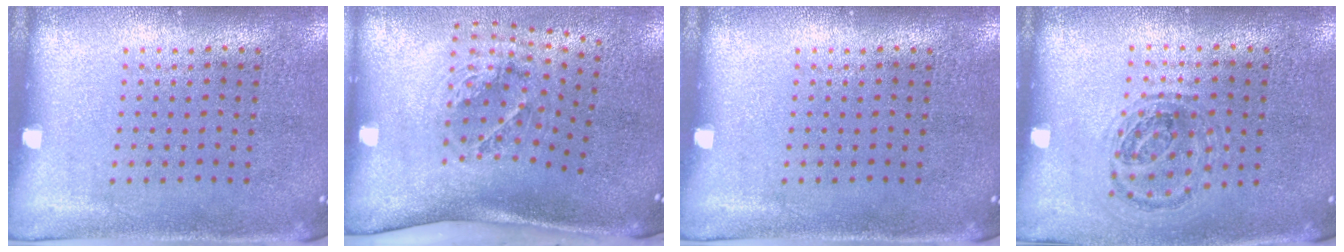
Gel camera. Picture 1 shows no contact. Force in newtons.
{"total": 1.8, "press": 1.3, "slide": 1.3}
{"total": 0.0}
{"total": 0.9, "press": 0.9, "slide": 0.3}